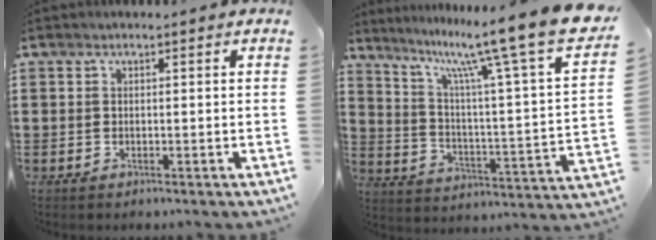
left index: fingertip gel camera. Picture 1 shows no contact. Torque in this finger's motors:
{"motor_torque": [1.21, -0.94, 0.38, 0.11]}